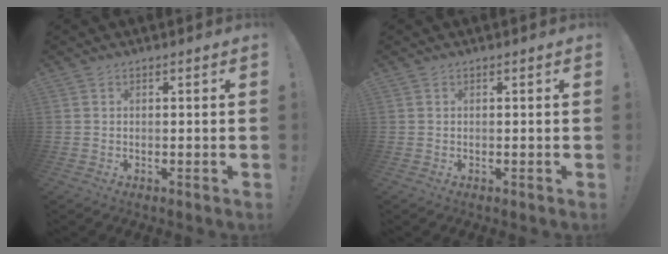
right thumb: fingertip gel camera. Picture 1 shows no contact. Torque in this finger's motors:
{"motor_torque": [-0.16, -0.16, 0.04, -0.01, 0.03]}